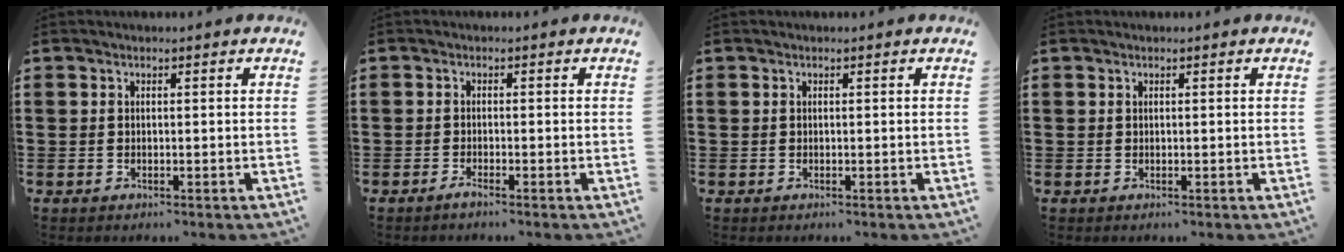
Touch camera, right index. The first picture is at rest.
{"total": 1.1, "force": [-0.9, -0.1, 0.6], "torque": [-0.010, -0.004, -0.016]}
{"total": 0.0}
{"total": 0.0}